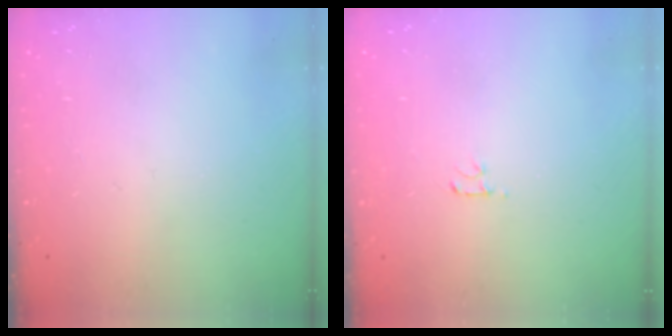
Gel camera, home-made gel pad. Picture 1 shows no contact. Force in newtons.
{"total": 2.5, "press": 2.4, "slide": 0.3}